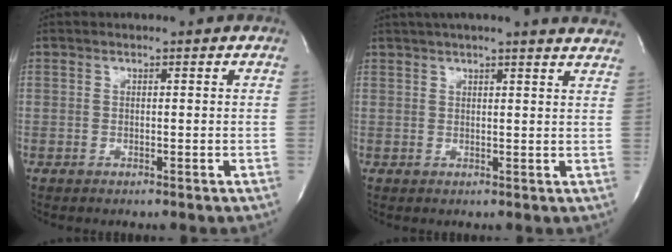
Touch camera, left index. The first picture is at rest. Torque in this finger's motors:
{"motor_torque": [0.66, -0.59, 0.60, 0.12]}